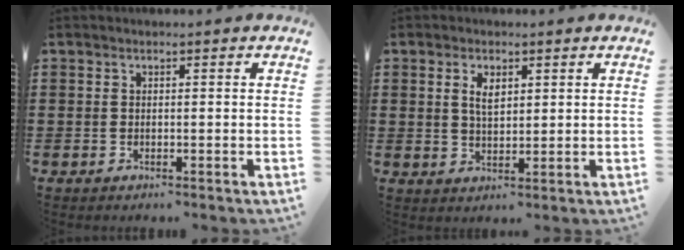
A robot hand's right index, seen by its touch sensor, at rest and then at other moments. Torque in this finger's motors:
{"motor_torque": [0.42, 1.72, 0.04, 0.00]}